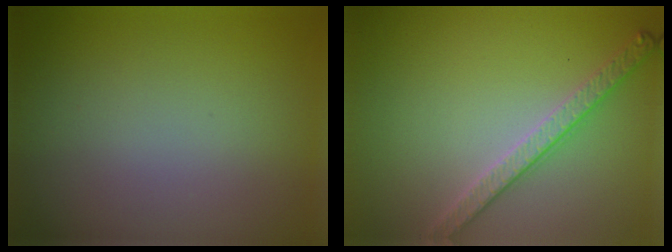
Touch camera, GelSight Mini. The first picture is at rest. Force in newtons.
{"total": 2.8, "press": 2.7, "slide": 0.8}